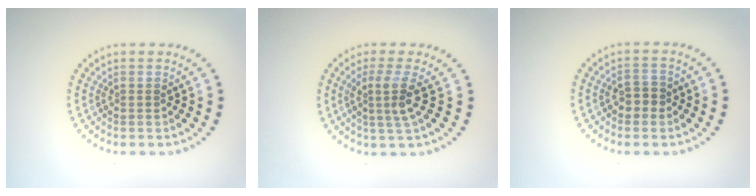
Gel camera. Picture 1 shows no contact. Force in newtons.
{"total": 2.7, "press": 2.0, "slide": 1.8}
{"total": 1.9, "press": 1.8, "slide": 0.5}